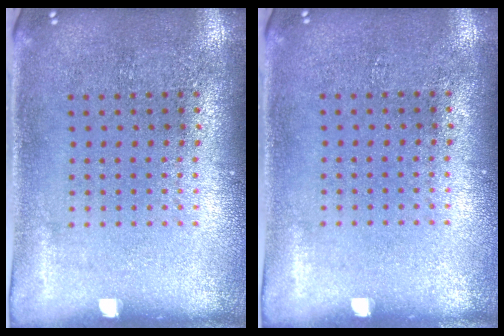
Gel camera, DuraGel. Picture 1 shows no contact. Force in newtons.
{"total": 0.0}